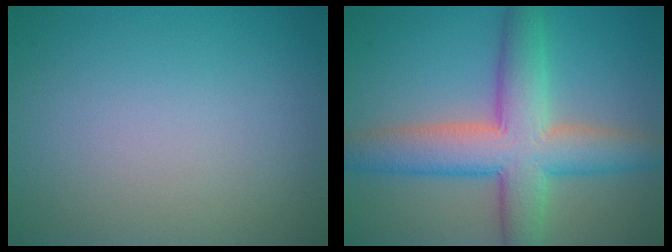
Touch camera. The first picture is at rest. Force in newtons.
{"total": 8.4, "press": 8.4, "slide": 0.3}